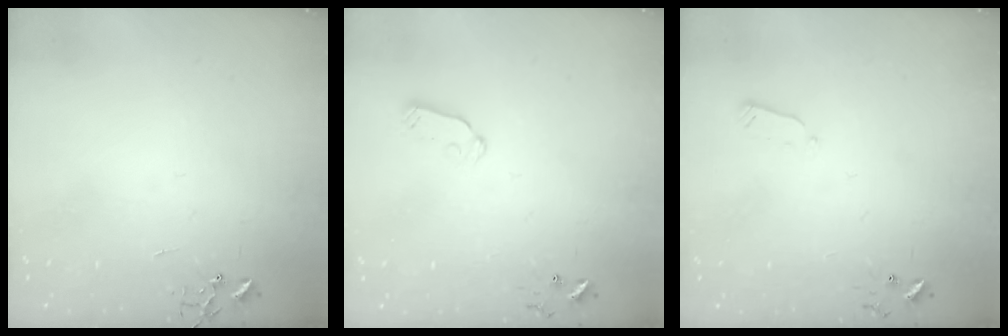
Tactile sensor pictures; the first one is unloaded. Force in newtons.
{"total": 5.6, "press": 5.6, "slide": 0.3}
{"total": 2.4, "press": 2.3, "slide": 0.4}